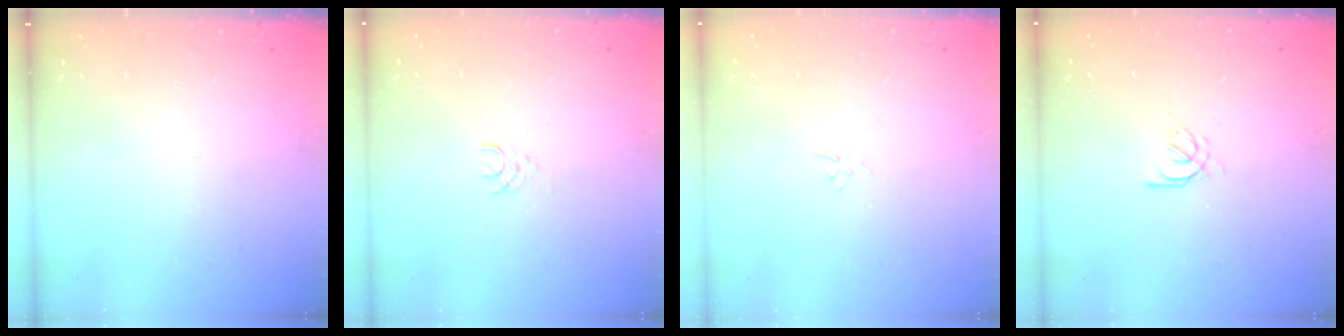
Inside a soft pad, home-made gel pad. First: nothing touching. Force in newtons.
{"total": 2.4, "press": 2.4, "slide": 0.3}
{"total": 2.6, "press": 2.6, "slide": 0.3}
{"total": 2.6, "press": 2.5, "slide": 0.7}